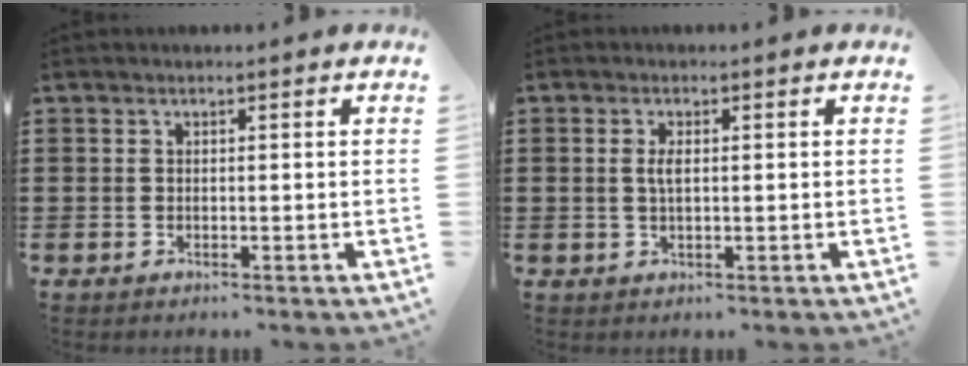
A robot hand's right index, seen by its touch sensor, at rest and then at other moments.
{"total": 1.9, "force": [0.2, 0.6, 1.8], "torque": [-0.035, 0.003, 0.002]}